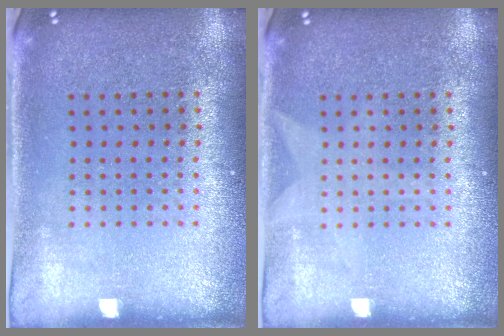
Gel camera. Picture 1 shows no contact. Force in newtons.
{"total": 0.6, "press": 0.6, "slide": 0.1}